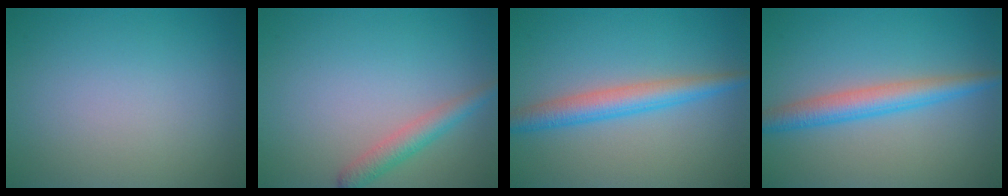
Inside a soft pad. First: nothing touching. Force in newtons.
{"total": 2.4, "press": 2.4, "slide": 0.1}
{"total": 3.8, "press": 3.8, "slide": 0.1}
{"total": 3.8, "press": 3.8, "slide": 0.1}